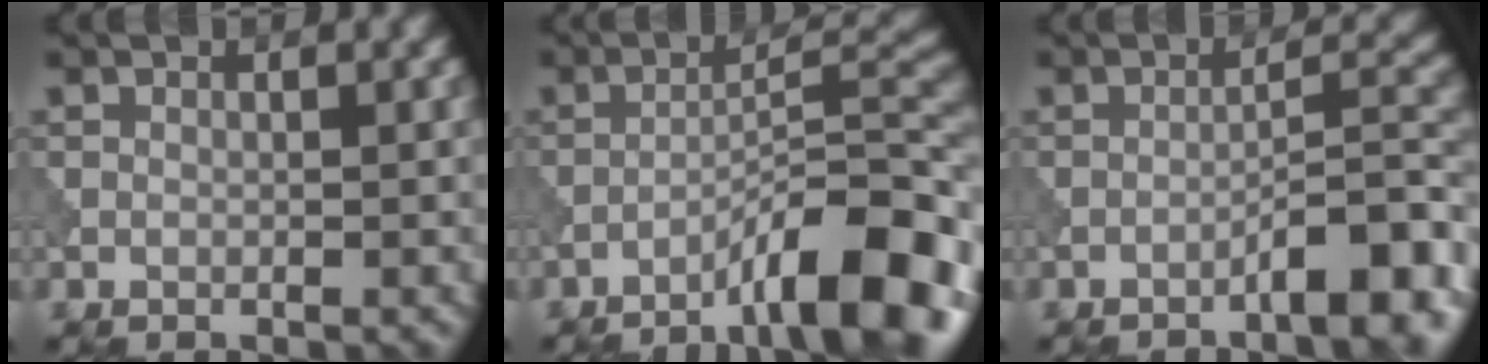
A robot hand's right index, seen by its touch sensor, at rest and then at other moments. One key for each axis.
{"total": 10.6, "fx": -6.4, "fy": 2.1, "fz": 8.2, "tx": -0.119, "ty": 0.020, "tz": -0.104}
{"total": 6.4, "fx": -4.0, "fy": 1.2, "fz": 4.9, "tx": -0.063, "ty": 0.024, "tz": -0.060}